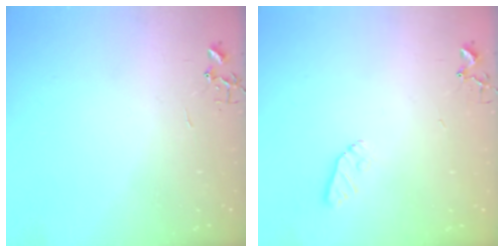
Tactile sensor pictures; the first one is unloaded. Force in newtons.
{"total": 7.2, "press": 7.1, "slide": 0.8}